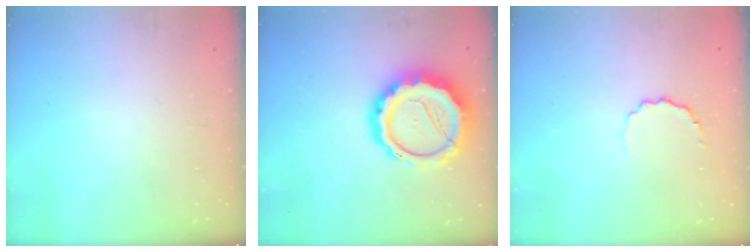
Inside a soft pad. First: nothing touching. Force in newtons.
{"total": 17.0, "press": 16.6, "slide": 3.5}
{"total": 4.2, "press": 4.0, "slide": 1.3}